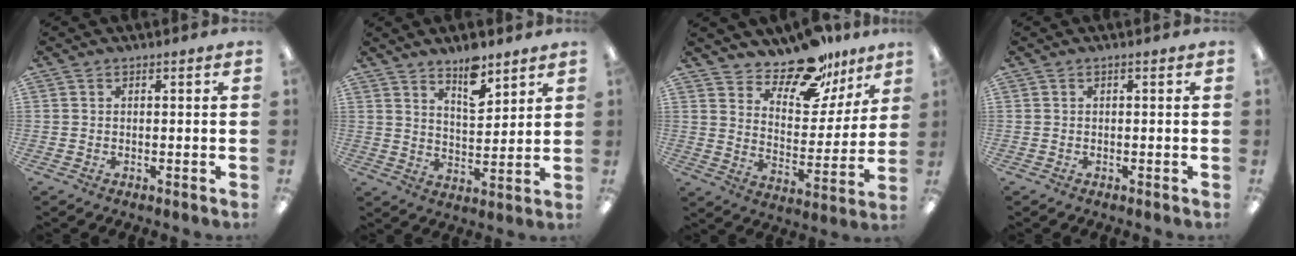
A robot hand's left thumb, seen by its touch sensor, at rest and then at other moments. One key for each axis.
{"total": 9.0, "fx": 7.0, "fy": 3.6, "fz": 4.4, "tx": -0.058, "ty": -0.044, "tz": 0.120}
{"total": 16.0, "fx": 13.6, "fy": 6.2, "fz": 5.7, "tx": -0.088, "ty": -0.108, "tz": 0.240}
{"total": 0.0}